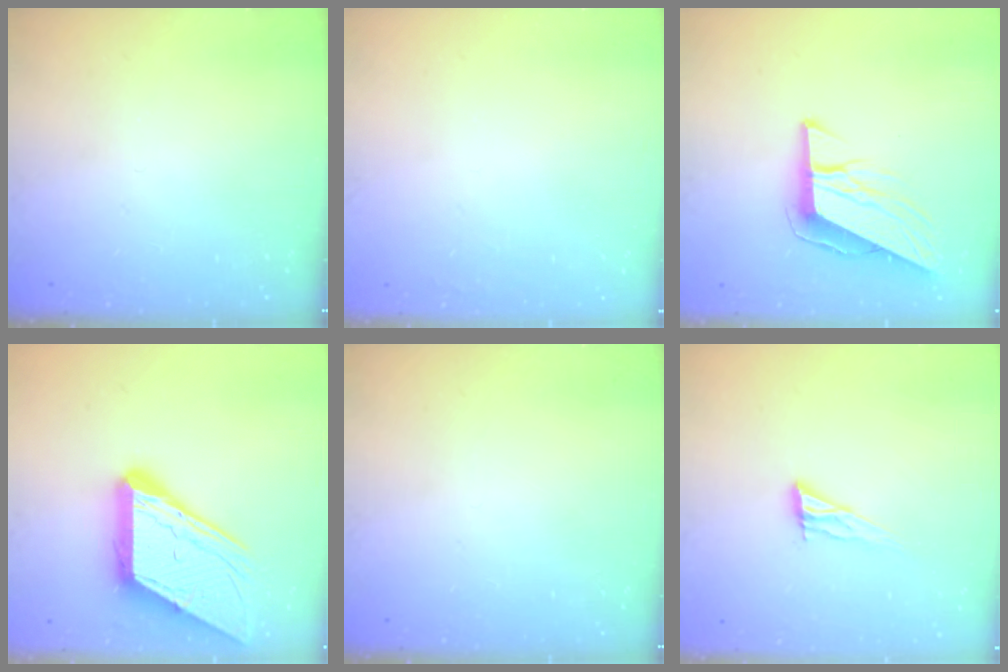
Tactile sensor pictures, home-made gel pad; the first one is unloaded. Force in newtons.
{"total": 1.5, "press": 1.5, "slide": 0.1}
{"total": 10.2, "press": 10.2, "slide": 0.6}
{"total": 16.3, "press": 16.2, "slide": 1.9}
{"total": 0.0}
{"total": 7.5, "press": 7.5, "slide": 0.3}